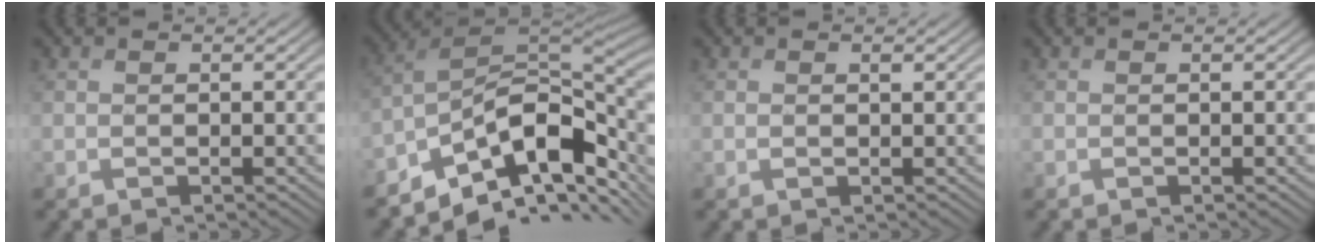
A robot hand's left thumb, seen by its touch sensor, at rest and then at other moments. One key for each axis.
{"total": 13.5, "fx": -5.4, "fy": 7.2, "fz": 10.1, "tx": -0.181, "ty": -0.009, "tz": -0.098}
{"total": 0.7, "fx": 0.2, "fy": 0.3, "fz": 0.6, "tx": -0.012, "ty": -0.003, "tz": 0.004}
{"total": 0.0}